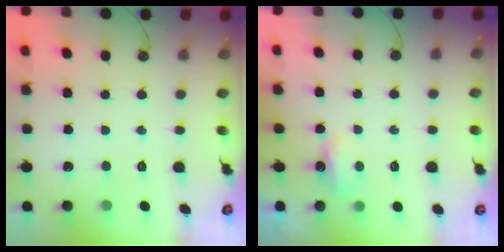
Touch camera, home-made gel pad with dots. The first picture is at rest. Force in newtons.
{"total": 3.8, "press": 3.8, "slide": 0.5}